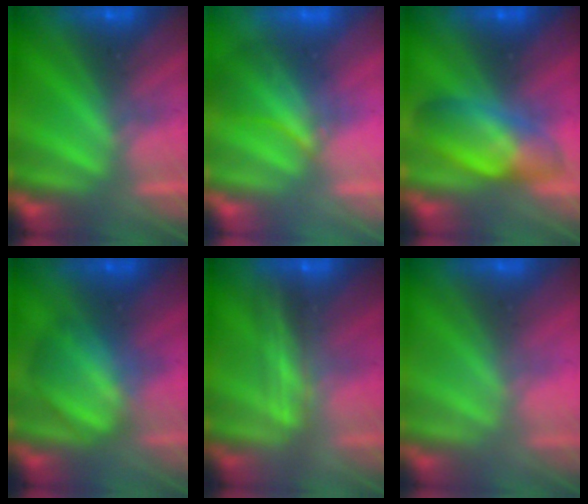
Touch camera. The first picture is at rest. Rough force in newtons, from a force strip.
{"total": 3.1}
{"total": 7.0}
{"total": 2.8}
{"total": 2.4}
{"total": 2.6}